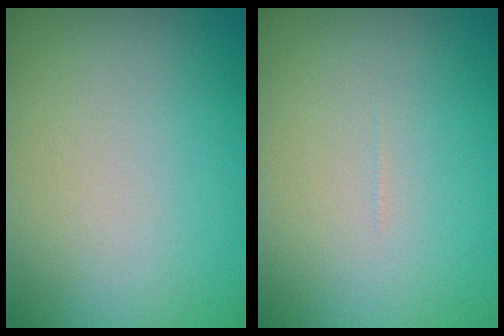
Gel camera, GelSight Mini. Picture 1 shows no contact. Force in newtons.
{"total": 0.0}